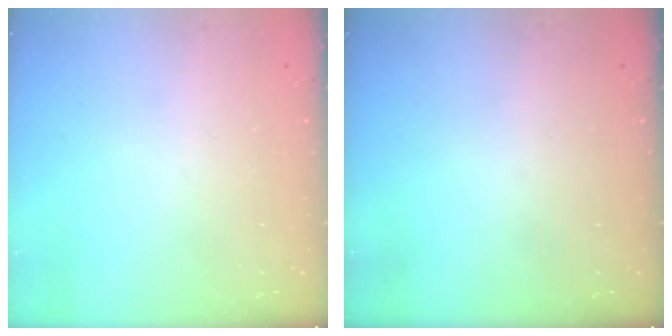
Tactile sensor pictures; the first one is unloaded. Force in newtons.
{"total": 0.0}